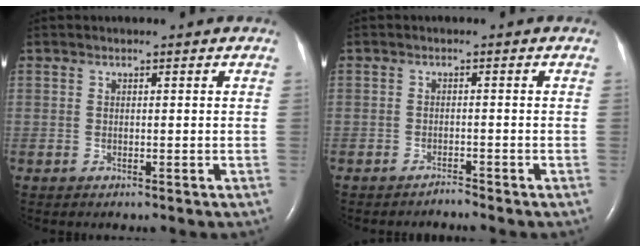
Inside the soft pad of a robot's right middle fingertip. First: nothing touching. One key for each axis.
{"total": 1.1, "fx": -1.1, "fy": 0.0, "fz": -0.4, "tx": 0.008, "ty": -0.006, "tz": -0.017}